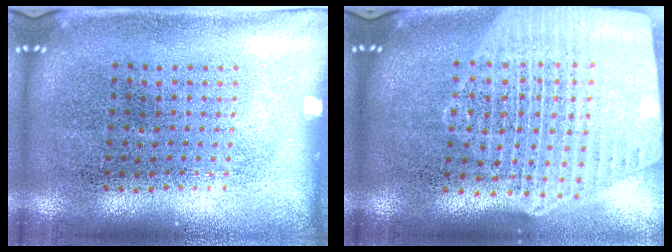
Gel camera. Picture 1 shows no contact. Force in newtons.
{"total": 2.7, "press": 2.3, "slide": 1.4}